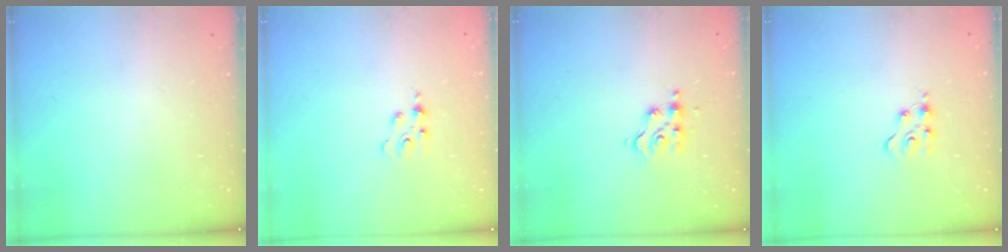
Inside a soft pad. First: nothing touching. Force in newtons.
{"total": 1.8, "press": 1.8, "slide": 0.4}
{"total": 7.9, "press": 7.9, "slide": 0.6}
{"total": 3.9, "press": 3.9, "slide": 0.5}